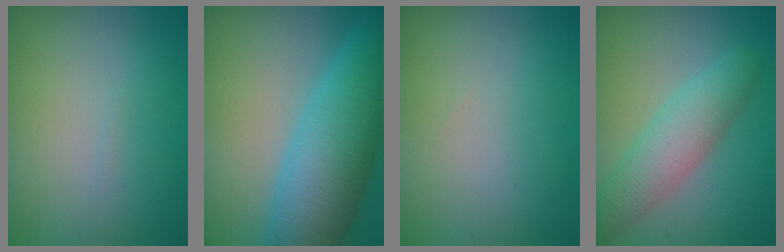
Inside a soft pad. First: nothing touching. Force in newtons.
{"total": 10.0, "press": 10.0, "slide": 0.3}
{"total": 0.0}
{"total": 4.5, "press": 4.5, "slide": 0.2}